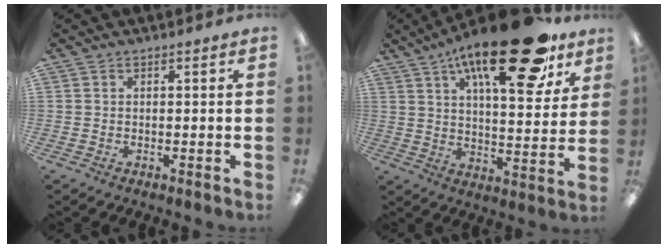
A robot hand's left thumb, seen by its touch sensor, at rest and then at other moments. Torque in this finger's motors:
{"motor_torque": [2.25, 2.14, 1.78, -0.99, 0.25]}